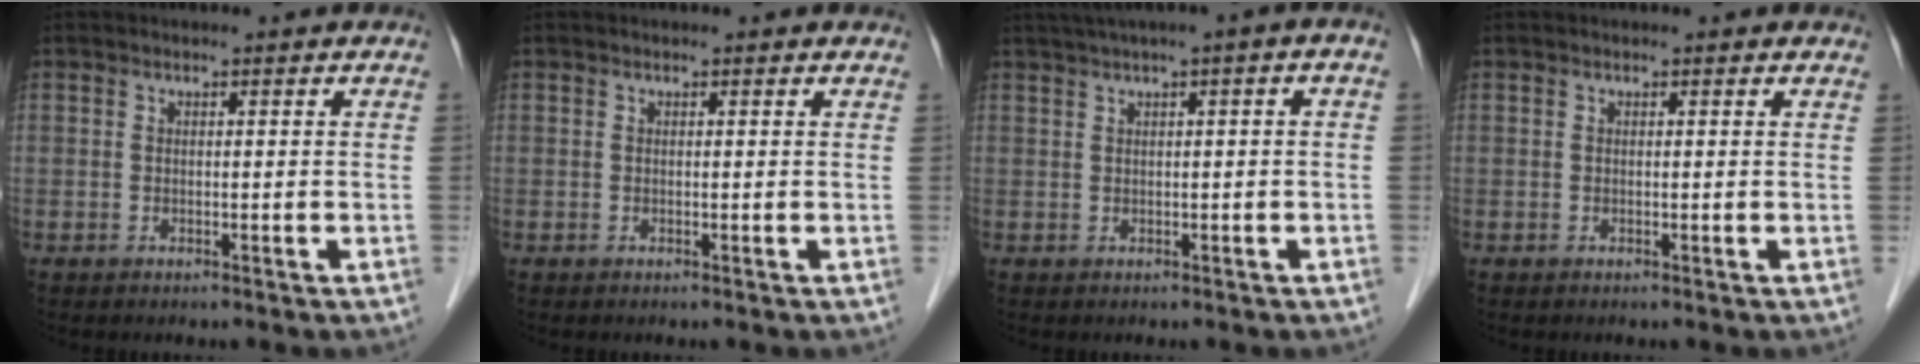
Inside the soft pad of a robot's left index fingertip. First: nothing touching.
{"total": 0.8, "force": [0.7, 0.2, 0.2], "torque": [-0.008, 0.003, 0.004]}
{"total": 4.4, "force": [1.8, 0.1, 4.0], "torque": [-0.070, 0.023, 0.030]}
{"total": 1.0, "force": [0.9, 0.3, 0.3], "torque": [-0.009, 0.002, 0.004]}